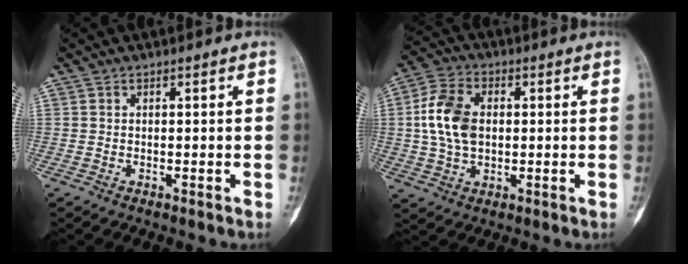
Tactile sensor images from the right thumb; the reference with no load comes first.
{"total": 10.8, "force": [0.9, 7.2, 8.0], "torque": [-0.152, 0.011, 0.017]}